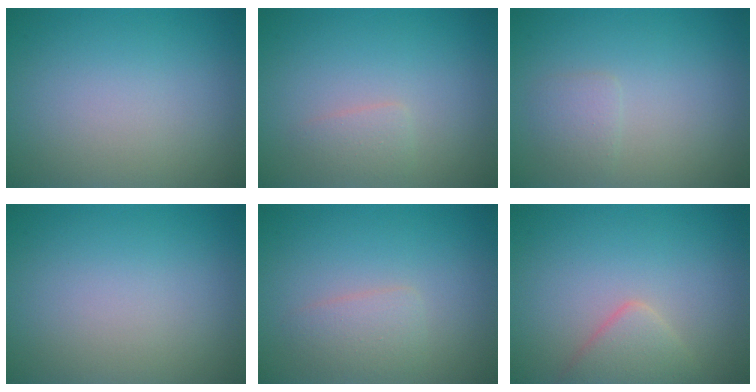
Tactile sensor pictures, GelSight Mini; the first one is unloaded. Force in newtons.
{"total": 1.2, "press": 1.2, "slide": 0.1}
{"total": 1.3, "press": 1.3, "slide": 0.1}
{"total": 0.0}
{"total": 1.9, "press": 1.9, "slide": 0.0}
{"total": 2.6, "press": 2.6, "slide": 0.2}